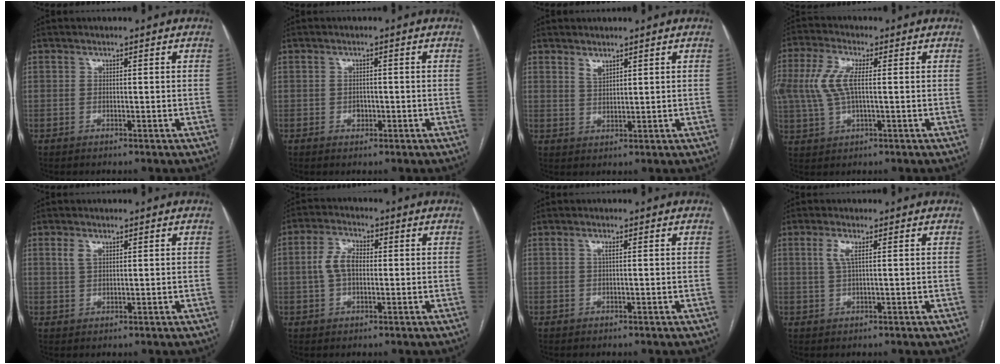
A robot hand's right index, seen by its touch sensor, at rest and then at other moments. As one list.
[{"total": 1.6, "force": [-0.6, 1.3, 0.9], "torque": [-0.012, -0.001, -0.004]}, {"total": 2.0, "force": [1.6, 0.7, 1.0], "torque": [-0.020, -0.005, 0.036]}, {"total": 10.8, "force": [1.5, 4.8, 9.6], "torque": [-0.236, 0.013, 0.031]}, {"total": 2.0, "force": [1.1, 1.0, 1.3], "torque": [-0.031, 0.006, 0.026]}, {"total": 5.9, "force": [0.2, 3.4, 4.8], "torque": [-0.106, 0.017, 0.003]}, {"total": 0.8, "force": [0.2, 0.0, 0.7], "torque": [-0.015, 0.002, 0.002]}, {"total": 2.5, "force": [0.8, 0.2, 2.4], "torque": [-0.058, 0.003, 0.018]}]